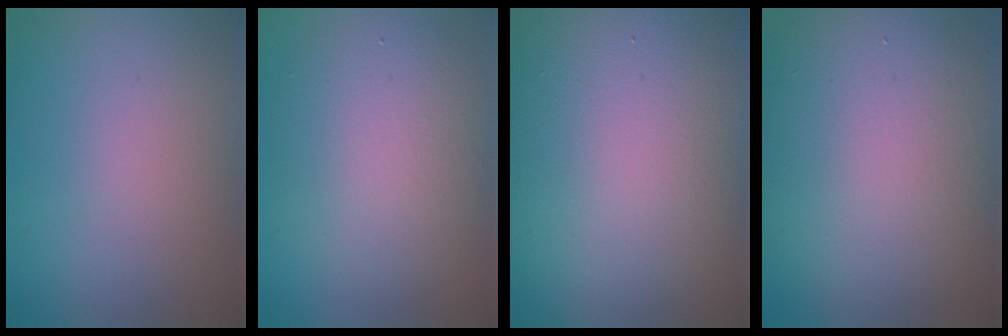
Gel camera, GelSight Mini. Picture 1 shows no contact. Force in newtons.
{"total": 5.8, "press": 5.8, "slide": 0.4}
{"total": 23.6, "press": 23.6, "slide": 1.1}
{"total": 13.1, "press": 13.1, "slide": 0.8}